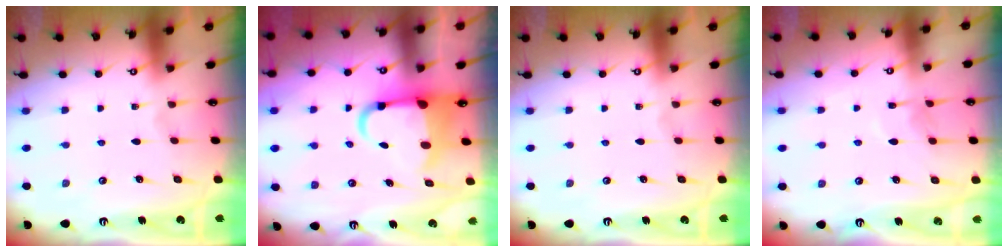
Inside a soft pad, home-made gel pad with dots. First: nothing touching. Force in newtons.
{"total": 7.6, "press": 7.3, "slide": 1.8}
{"total": 0.0}
{"total": 8.1, "press": 8.1, "slide": 0.6}